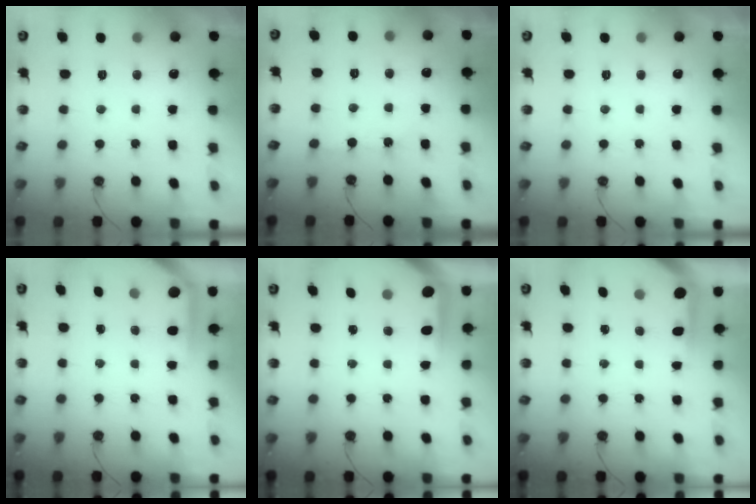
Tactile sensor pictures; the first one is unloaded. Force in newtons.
{"total": 3.9, "press": 3.9, "slide": 0.7}
{"total": 0.0}
{"total": 3.3, "press": 3.3, "slide": 0.3}
{"total": 4.8, "press": 4.8, "slide": 0.3}
{"total": 3.9, "press": 3.9, "slide": 0.3}